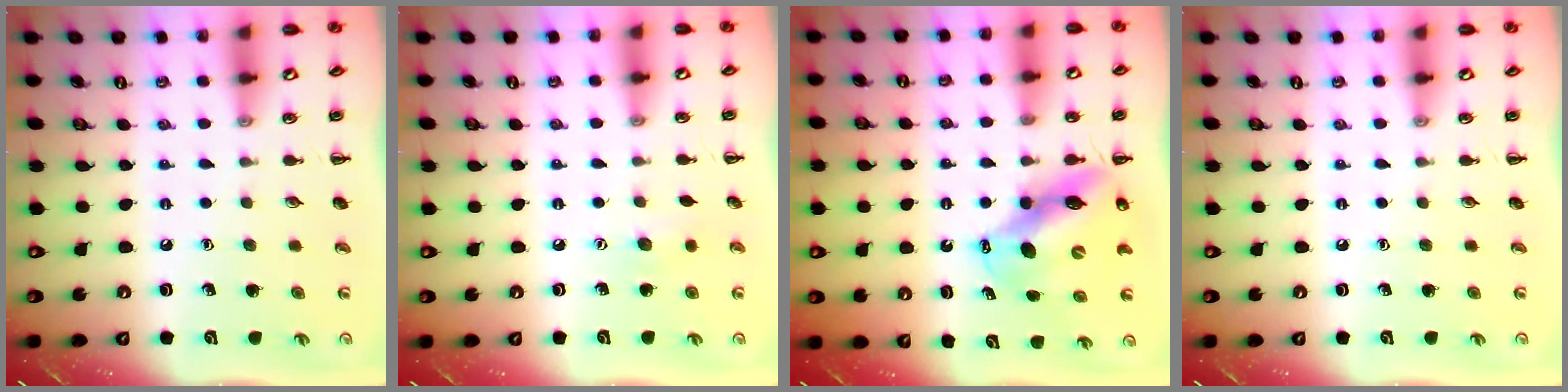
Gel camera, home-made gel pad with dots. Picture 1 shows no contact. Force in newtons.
{"total": 5.5, "press": 5.4, "slide": 1.1}
{"total": 11.6, "press": 11.2, "slide": 3.1}
{"total": 0.0}